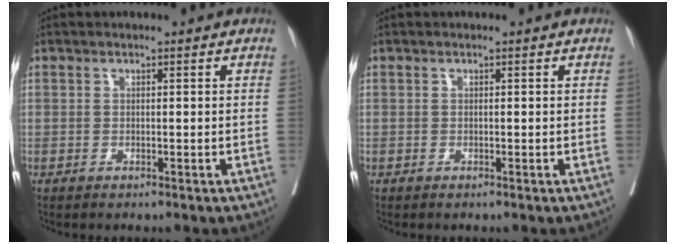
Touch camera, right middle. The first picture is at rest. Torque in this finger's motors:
{"motor_torque": [0.05, 0.10, 0.04, 0.01]}